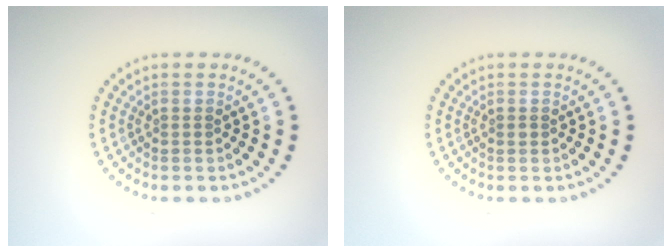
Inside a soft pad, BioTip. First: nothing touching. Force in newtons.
{"total": 0.6, "press": 0.6, "slide": 0.0}